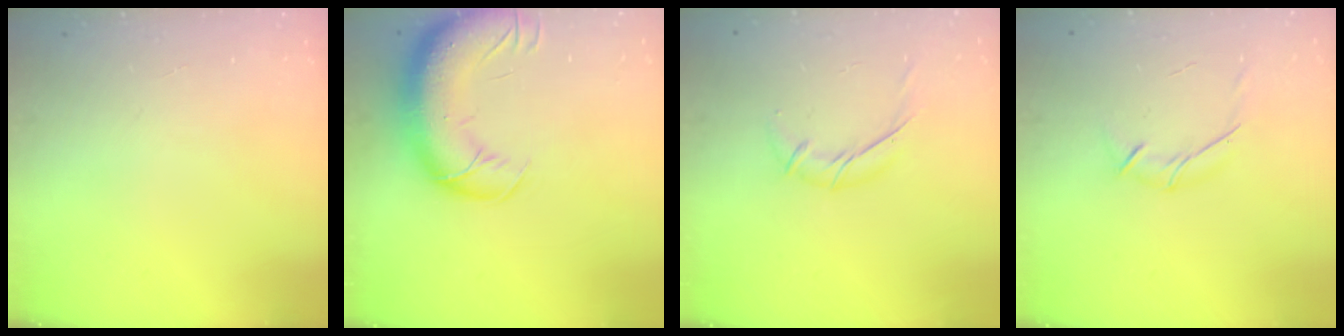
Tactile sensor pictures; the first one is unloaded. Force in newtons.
{"total": 17.9, "press": 17.4, "slide": 4.1}
{"total": 7.3, "press": 7.3, "slide": 0.5}
{"total": 6.7, "press": 6.5, "slide": 1.6}